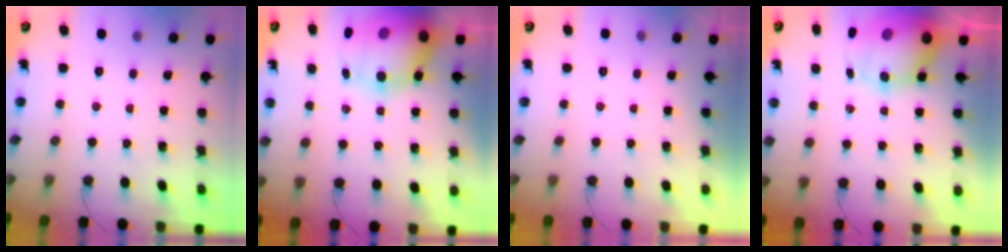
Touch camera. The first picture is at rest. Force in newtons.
{"total": 17.1, "press": 16.6, "slide": 4.3}
{"total": 0.0}
{"total": 11.1, "press": 10.8, "slide": 2.6}